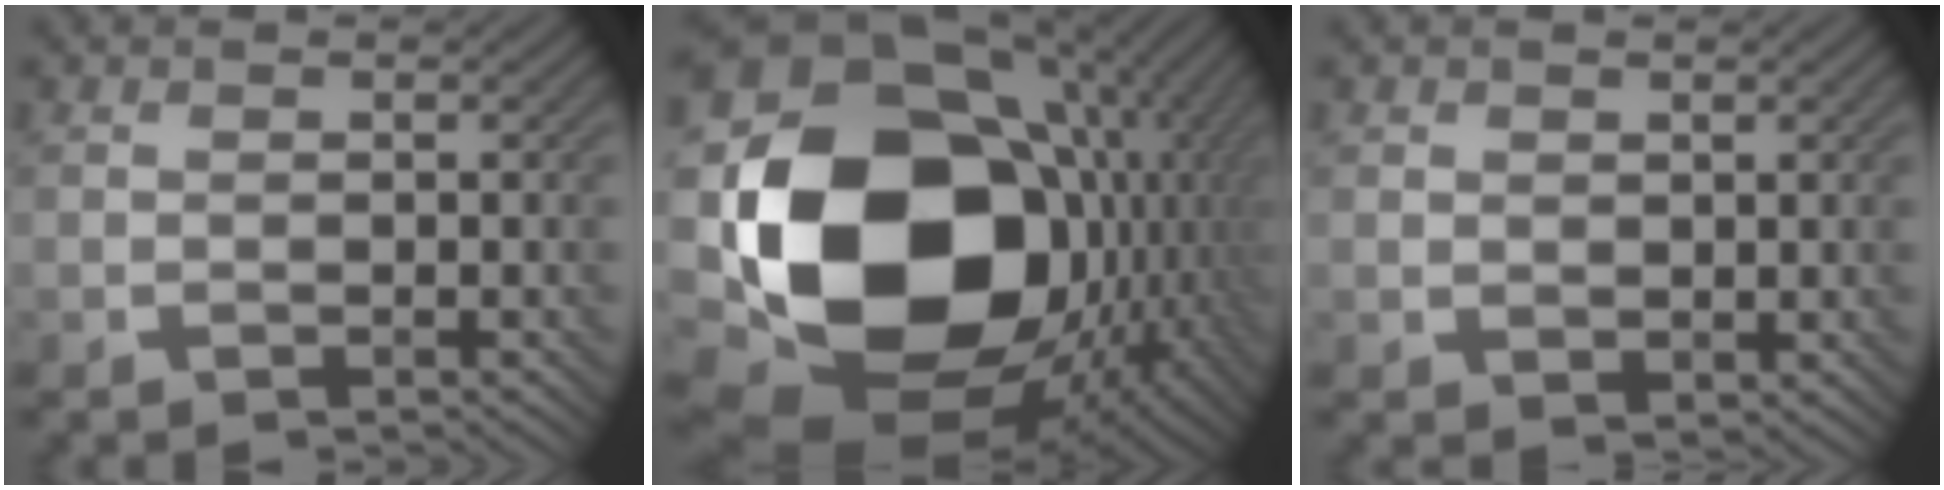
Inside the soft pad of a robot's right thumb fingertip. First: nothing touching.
{"total": 22.7, "force": [-1.5, 17.4, 14.5], "torque": [-0.328, -0.043, 0.019]}
{"total": 1.5, "force": [0.9, 1.1, 0.5], "torque": [-0.015, -0.006, 0.020]}